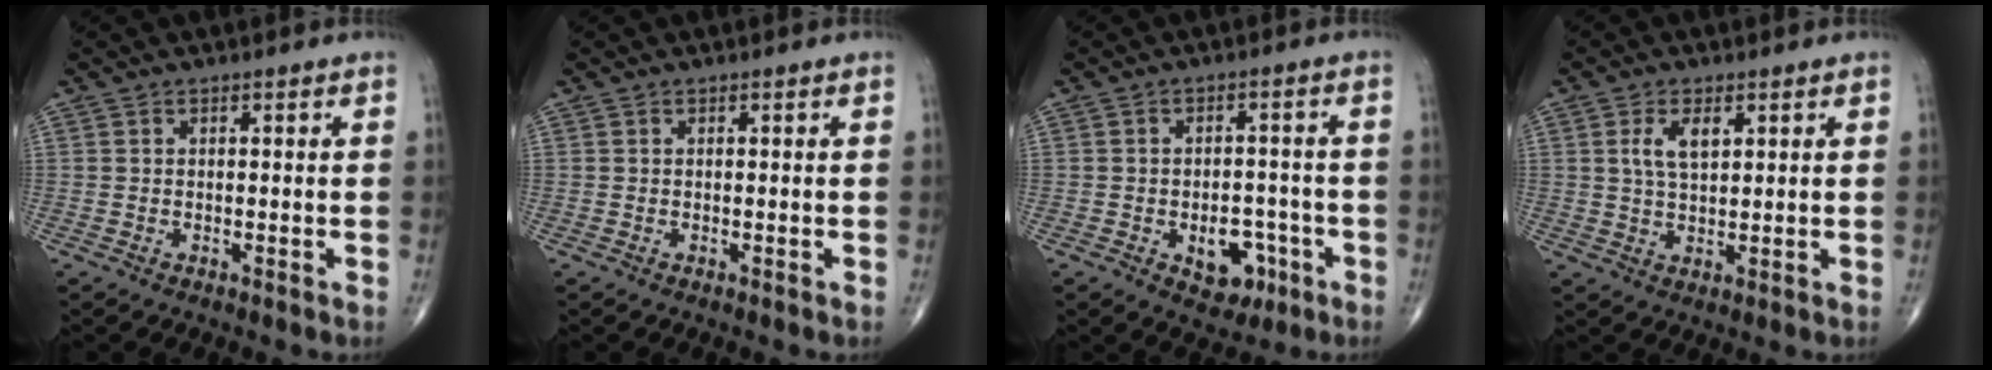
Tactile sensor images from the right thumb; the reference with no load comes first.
{"total": 0.0}
{"total": 7.4, "force": [-3.0, 4.8, 4.8], "torque": [-0.031, 0.024, -0.034]}
{"total": 5.0, "force": [1.8, 2.4, 4.0], "torque": [-0.072, -0.004, 0.035]}